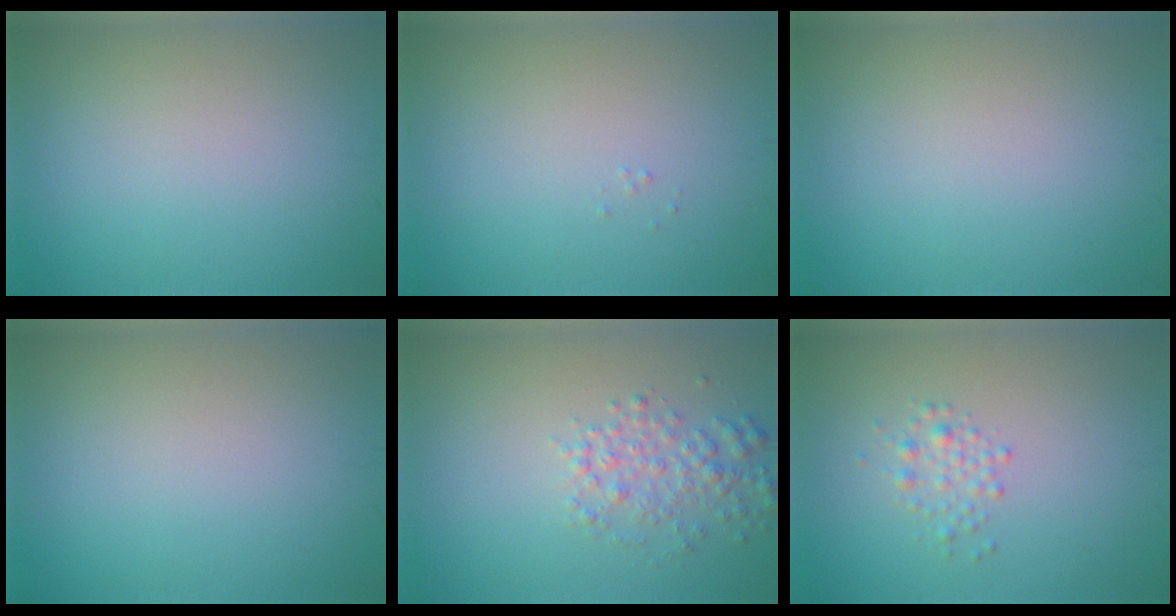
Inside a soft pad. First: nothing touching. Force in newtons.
{"total": 0.0}
{"total": 0.0}
{"total": 0.0}
{"total": 2.7, "press": 2.7, "slide": 0.1}
{"total": 2.2, "press": 2.2, "slide": 0.0}